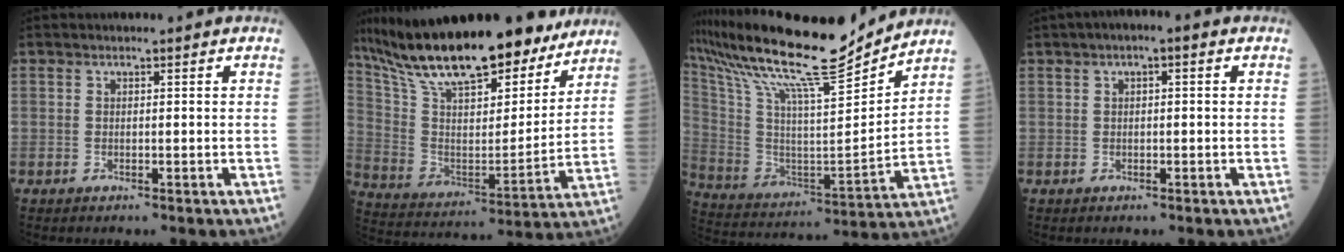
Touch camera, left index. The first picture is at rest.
{"total": 26.7, "force": [21.9, 6.5, 13.8], "torque": [-0.245, 0.005, 0.355]}
{"total": 22.7, "force": [20.1, 0.5, 10.6], "torque": [-0.220, -0.029, 0.343]}
{"total": 2.8, "force": [1.0, 0.9, 2.5], "torque": [-0.036, 0.016, 0.012]}